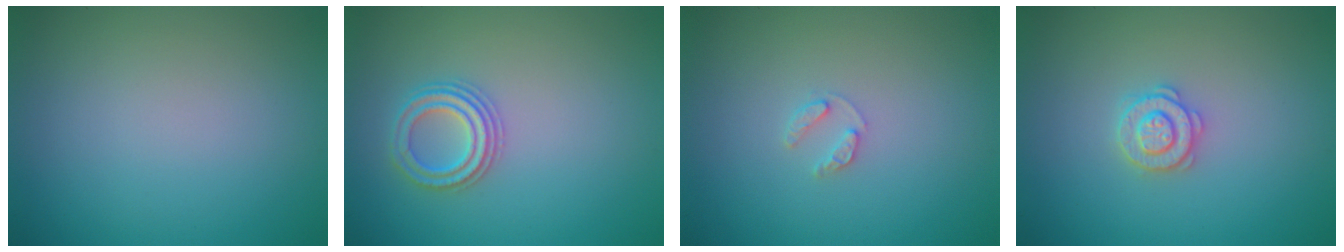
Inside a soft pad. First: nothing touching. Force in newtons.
{"total": 2.5, "press": 2.4, "slide": 0.4}
{"total": 1.1, "press": 1.1, "slide": 0.2}
{"total": 2.6, "press": 2.5, "slide": 0.5}